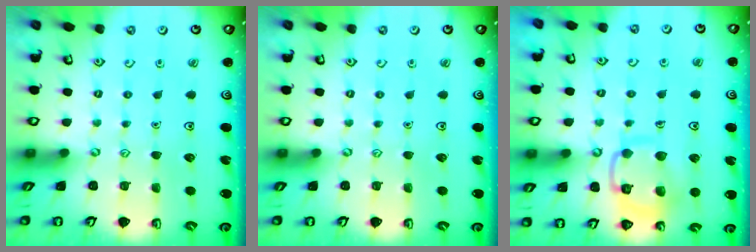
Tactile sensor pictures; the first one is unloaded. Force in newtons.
{"total": 0.0}
{"total": 13.1, "press": 13.1, "slide": 1.4}